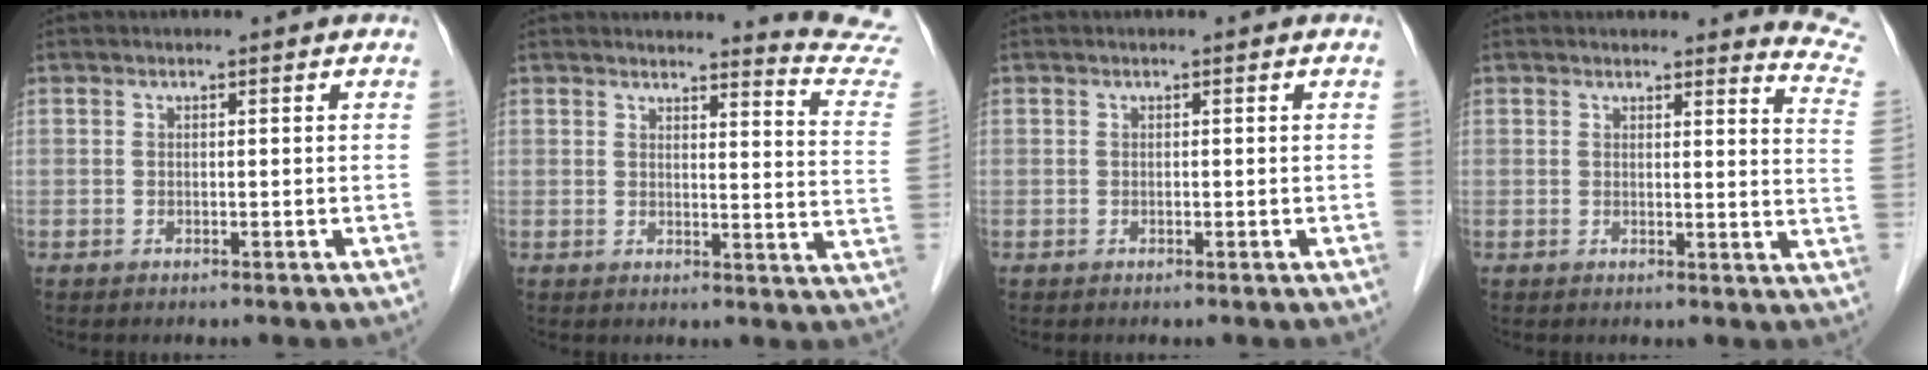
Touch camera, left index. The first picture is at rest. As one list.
[{"total": 10.7, "force": [10.6, -1.7, 0.1], "torque": [-0.001, -0.126, 0.097]}, {"total": 0.0}, {"total": 8.7, "force": [8.7, -0.2, 0.5], "torque": [0.011, -0.087, 0.061]}]